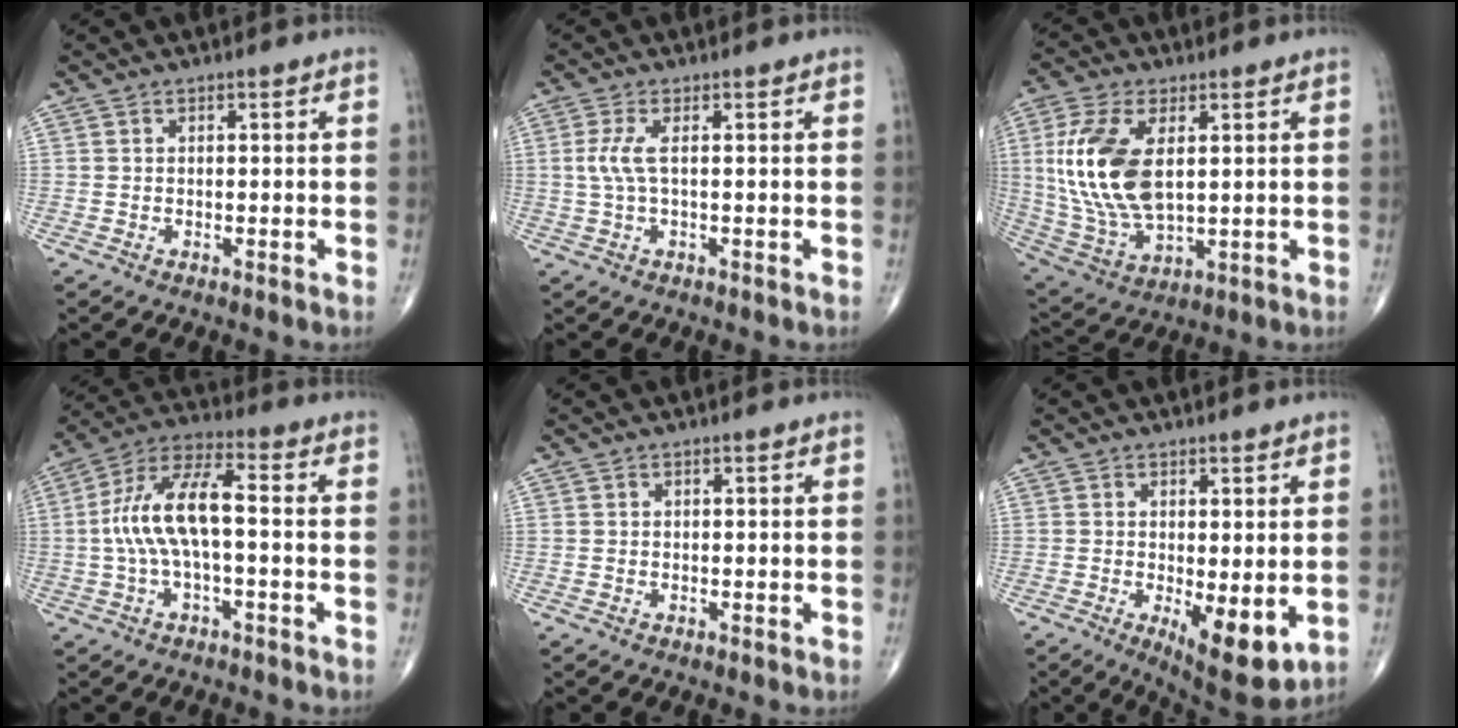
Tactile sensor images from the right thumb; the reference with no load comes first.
{"total": 3.5, "force": [0.3, 0.8, 3.4], "torque": [-0.097, 0.003, 0.005]}
{"total": 16.6, "force": [2.8, 8.6, 13.9], "torque": [-0.297, -0.013, 0.063]}
{"total": 12.0, "force": [-0.7, 4.4, 11.2], "torque": [-0.235, 0.045, -0.017]}
{"total": 0.0}
{"total": 9.3, "force": [-1.7, 3.3, 8.5], "torque": [-0.117, -0.026, -0.016]}